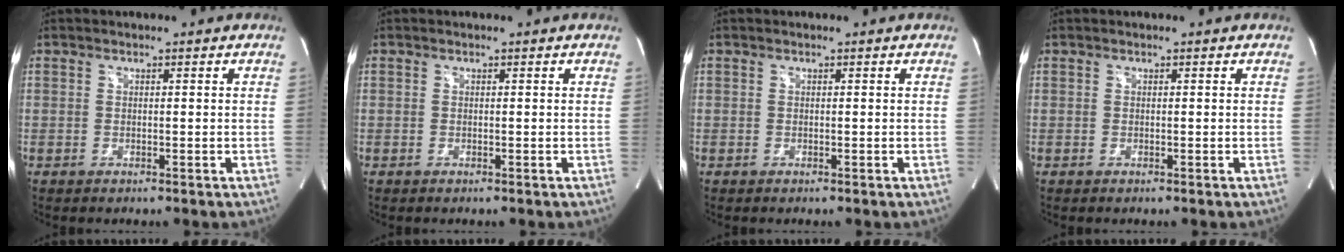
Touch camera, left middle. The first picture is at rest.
{"total": 0.0}
{"total": 0.0}
{"total": 0.0}